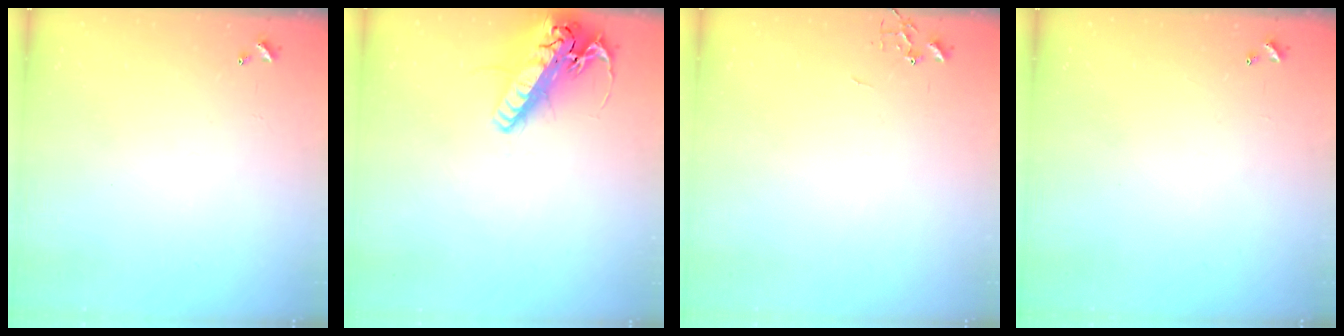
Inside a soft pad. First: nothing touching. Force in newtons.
{"total": 21.0, "press": 20.7, "slide": 3.7}
{"total": 0.0}
{"total": 0.0}